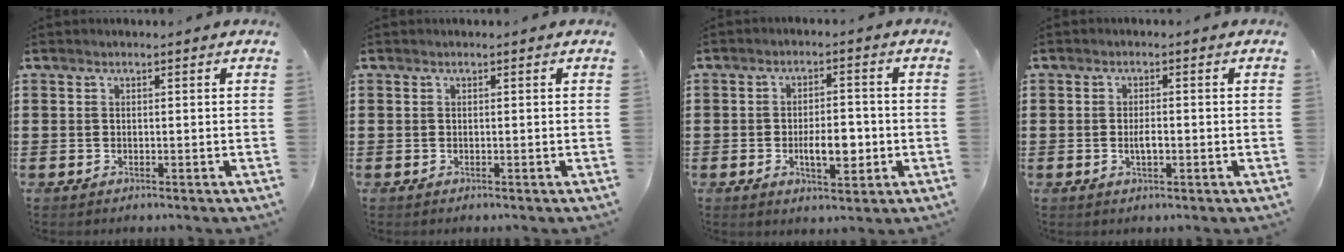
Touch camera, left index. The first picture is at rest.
{"total": 0.0}
{"total": 6.1, "force": [-1.5, 2.8, 5.2], "torque": [-0.081, -0.002, -0.031]}
{"total": 2.3, "force": [-0.5, 0.8, 2.0], "torque": [-0.039, 0.002, -0.009]}